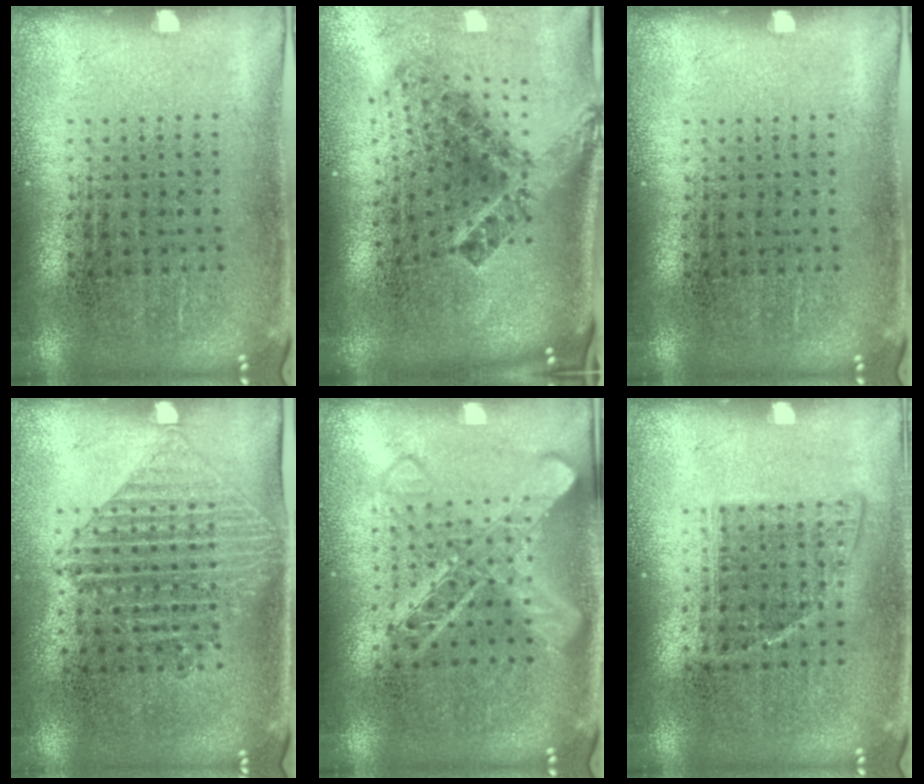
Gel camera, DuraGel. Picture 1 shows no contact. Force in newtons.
{"total": 2.9, "press": 1.7, "slide": 2.4}
{"total": 0.0}
{"total": 1.2, "press": 1.1, "slide": 0.6}
{"total": 3.2, "press": 3.2, "slide": 0.5}
{"total": 0.8, "press": 0.8, "slide": 0.3}